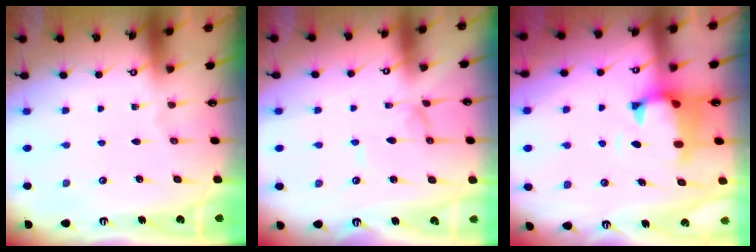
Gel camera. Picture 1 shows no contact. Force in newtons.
{"total": 0.9, "press": 0.9, "slide": 0.1}
{"total": 1.2, "press": 0.3, "slide": 1.2}